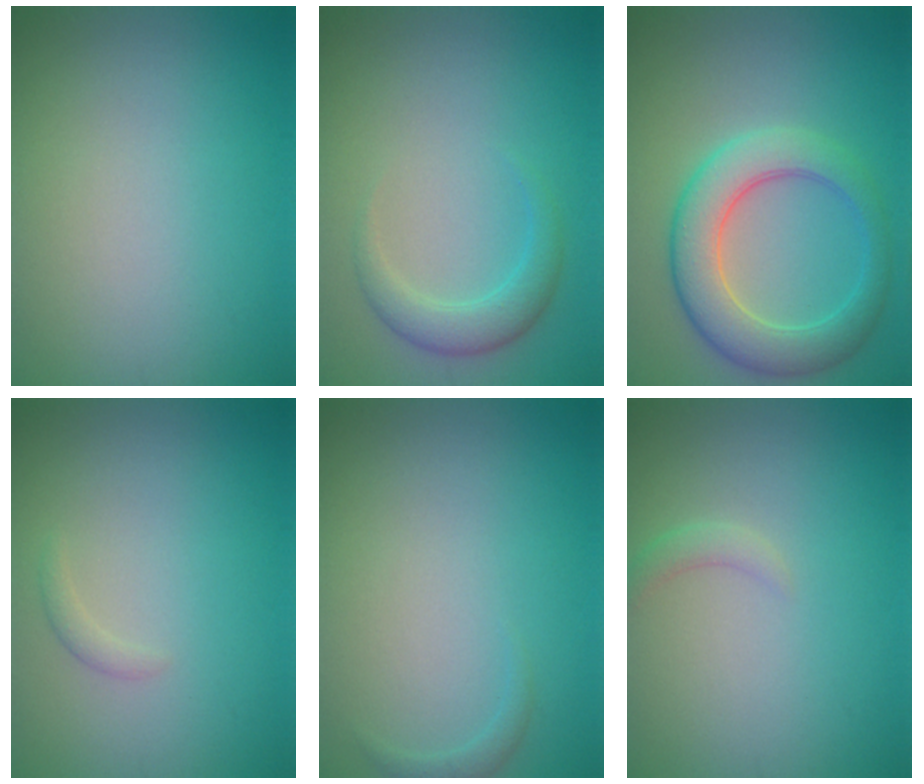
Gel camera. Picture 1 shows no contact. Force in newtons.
{"total": 2.5, "press": 2.5, "slide": 0.0}
{"total": 6.1, "press": 6.1, "slide": 0.6}
{"total": 0.8, "press": 0.8, "slide": 0.0}
{"total": 0.8, "press": 0.8, "slide": 0.0}
{"total": 1.1, "press": 1.1, "slide": 0.2}